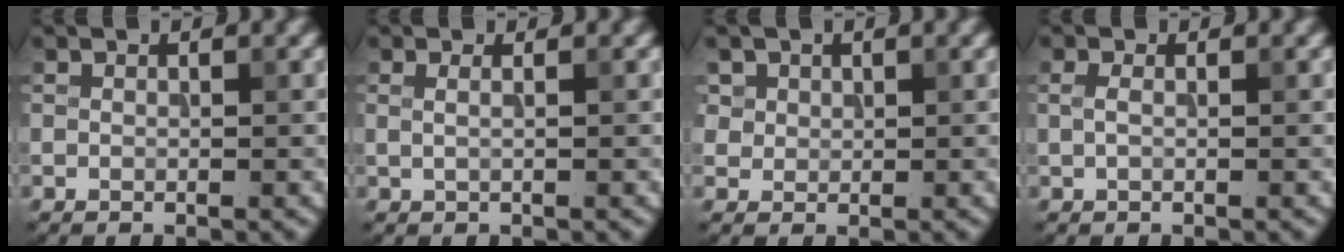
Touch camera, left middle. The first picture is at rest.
{"total": 1.1, "force": [0.5, 0.2, 0.9], "torque": [-0.015, -0.003, 0.000]}
{"total": 3.5, "force": [1.8, 2.7, 1.3], "torque": [-0.042, 0.003, 0.040]}
{"total": 1.1, "force": [0.1, 0.5, 0.9], "torque": [-0.028, 0.003, 0.003]}